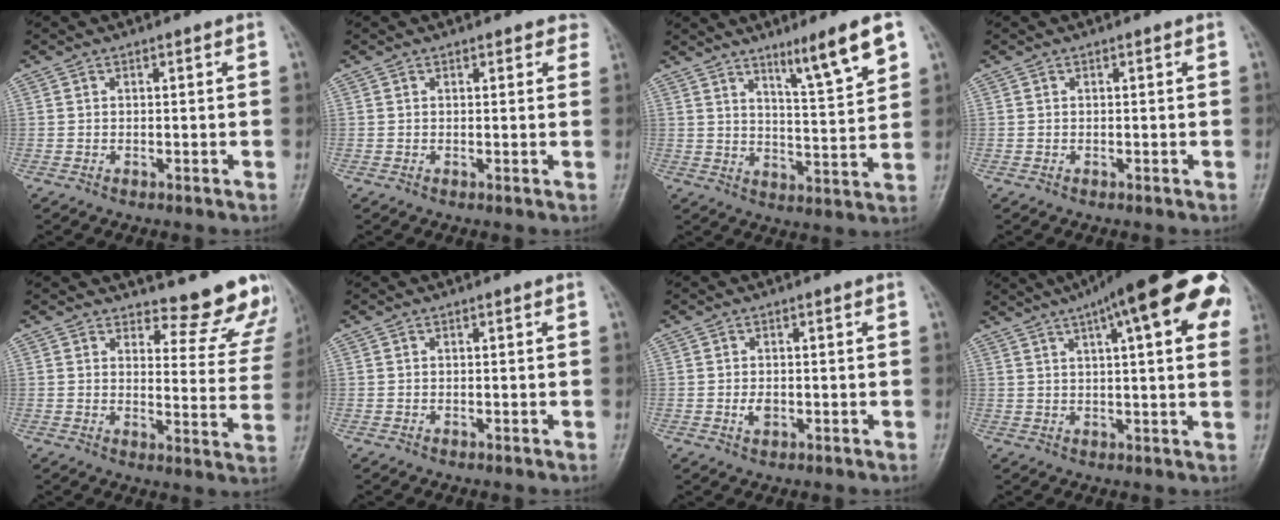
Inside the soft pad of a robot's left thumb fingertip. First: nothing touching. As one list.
[{"total": 2.6, "force": [2.1, 1.4, 0.7], "torque": [0.024, -0.005, 0.010]}, {"total": 10.5, "force": [6.4, 0.6, 8.3], "torque": [-0.125, -0.042, 0.104]}, {"total": 0.0}, {"total": 13.8, "force": [13.0, 4.0, 2.5], "torque": [0.018, -0.130, 0.134]}, {"total": 0.0}, {"total": 1.9, "force": [-0.3, 1.3, 1.4], "torque": [-0.023, -0.001, -0.006]}, {"total": 23.1, "force": [10.7, 6.1, 19.5], "torque": [-0.264, 0.025, 0.139]}]